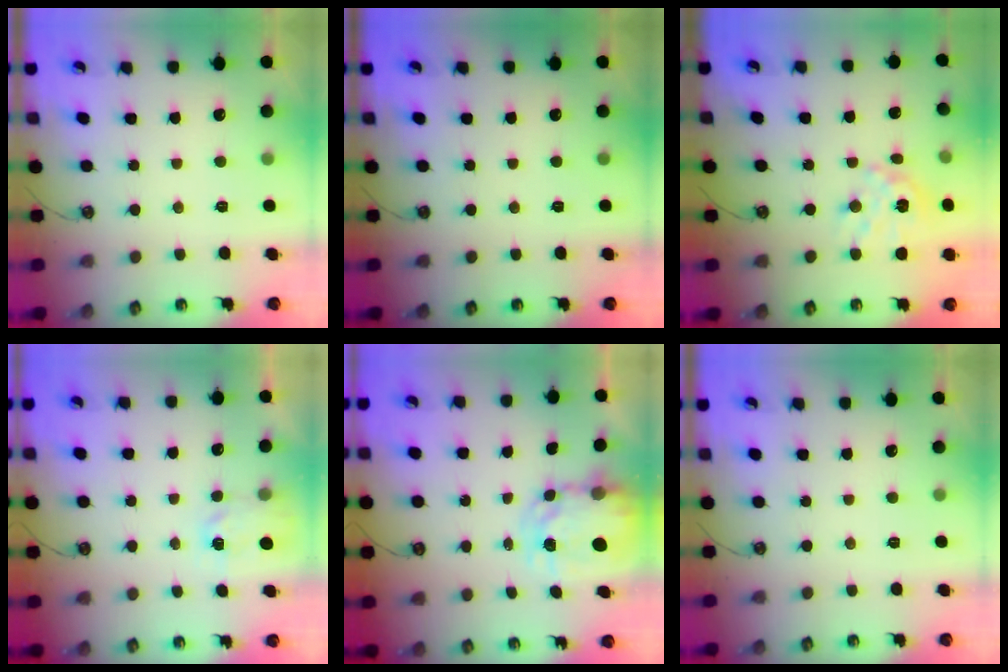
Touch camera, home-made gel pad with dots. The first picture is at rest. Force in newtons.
{"total": 0.0}
{"total": 13.4, "press": 13.3, "slide": 1.3}
{"total": 2.5, "press": 2.4, "slide": 0.4}
{"total": 5.5, "press": 5.5, "slide": 0.7}
{"total": 0.0}